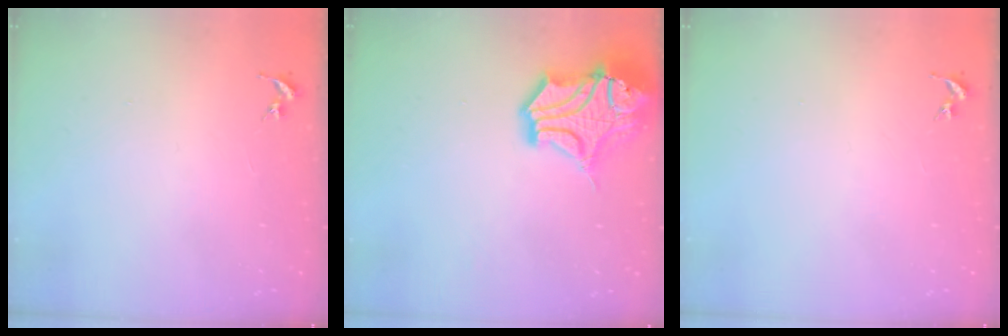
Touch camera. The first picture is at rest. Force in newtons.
{"total": 16.9, "press": 16.7, "slide": 2.3}
{"total": 0.0}